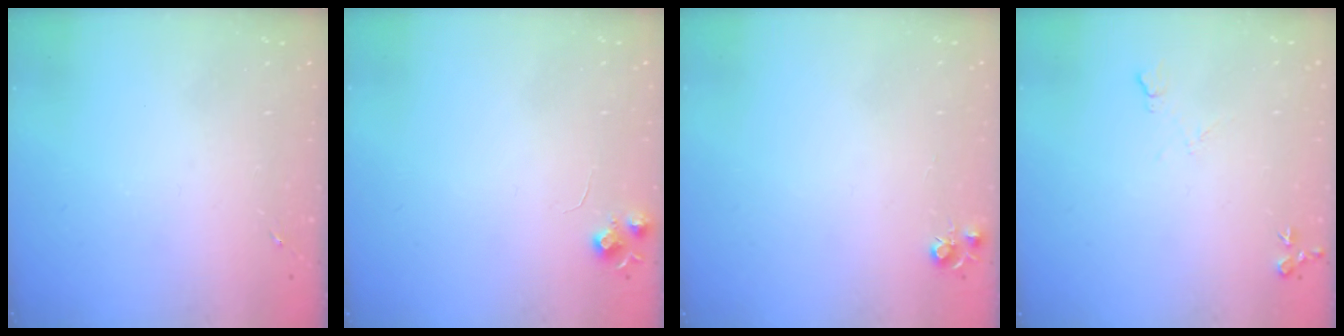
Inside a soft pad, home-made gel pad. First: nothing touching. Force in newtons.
{"total": 6.5, "press": 6.5, "slide": 0.8}
{"total": 5.1, "press": 5.0, "slide": 0.5}
{"total": 6.9, "press": 6.8, "slide": 1.0}